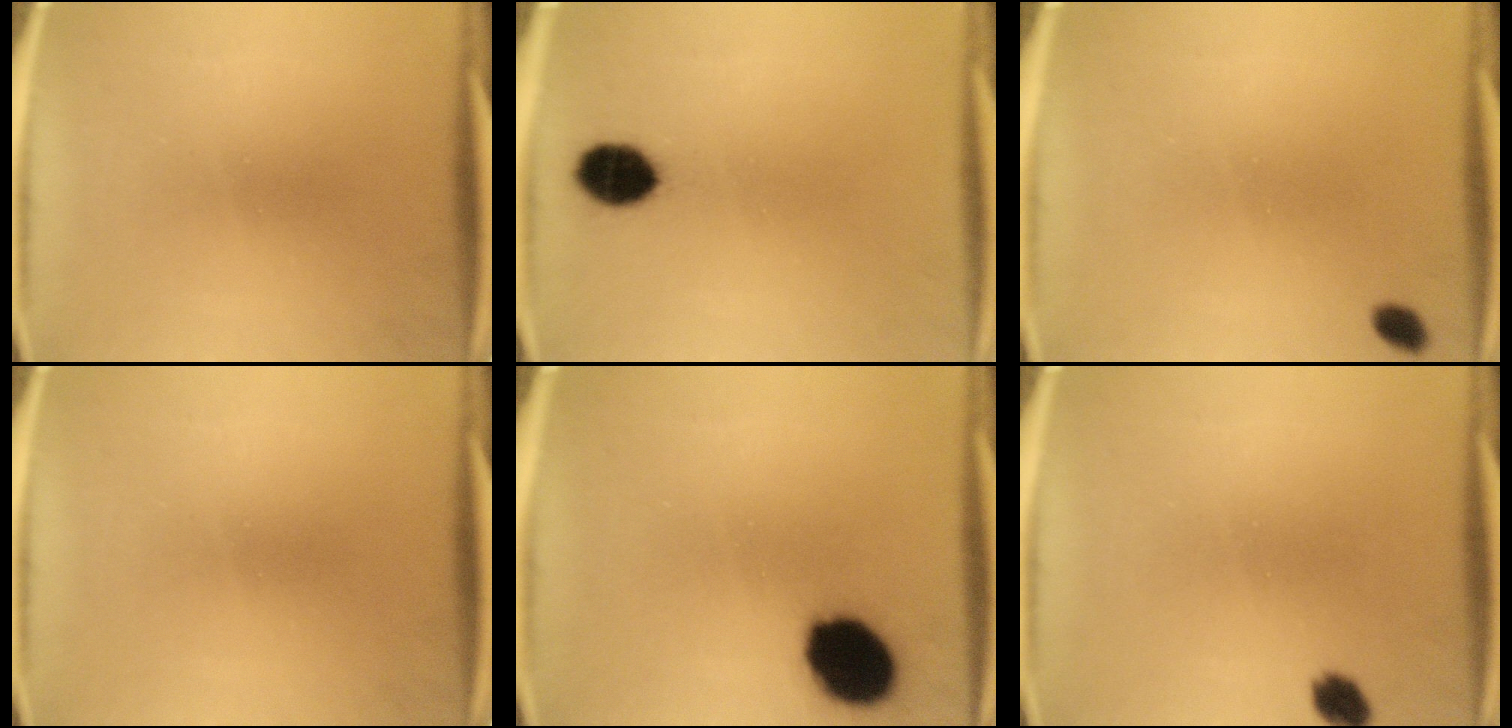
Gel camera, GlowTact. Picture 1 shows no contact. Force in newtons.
{"total": 7.4}
{"total": 1.8}
{"total": 0.0}
{"total": 14.4}
{"total": 2.9}